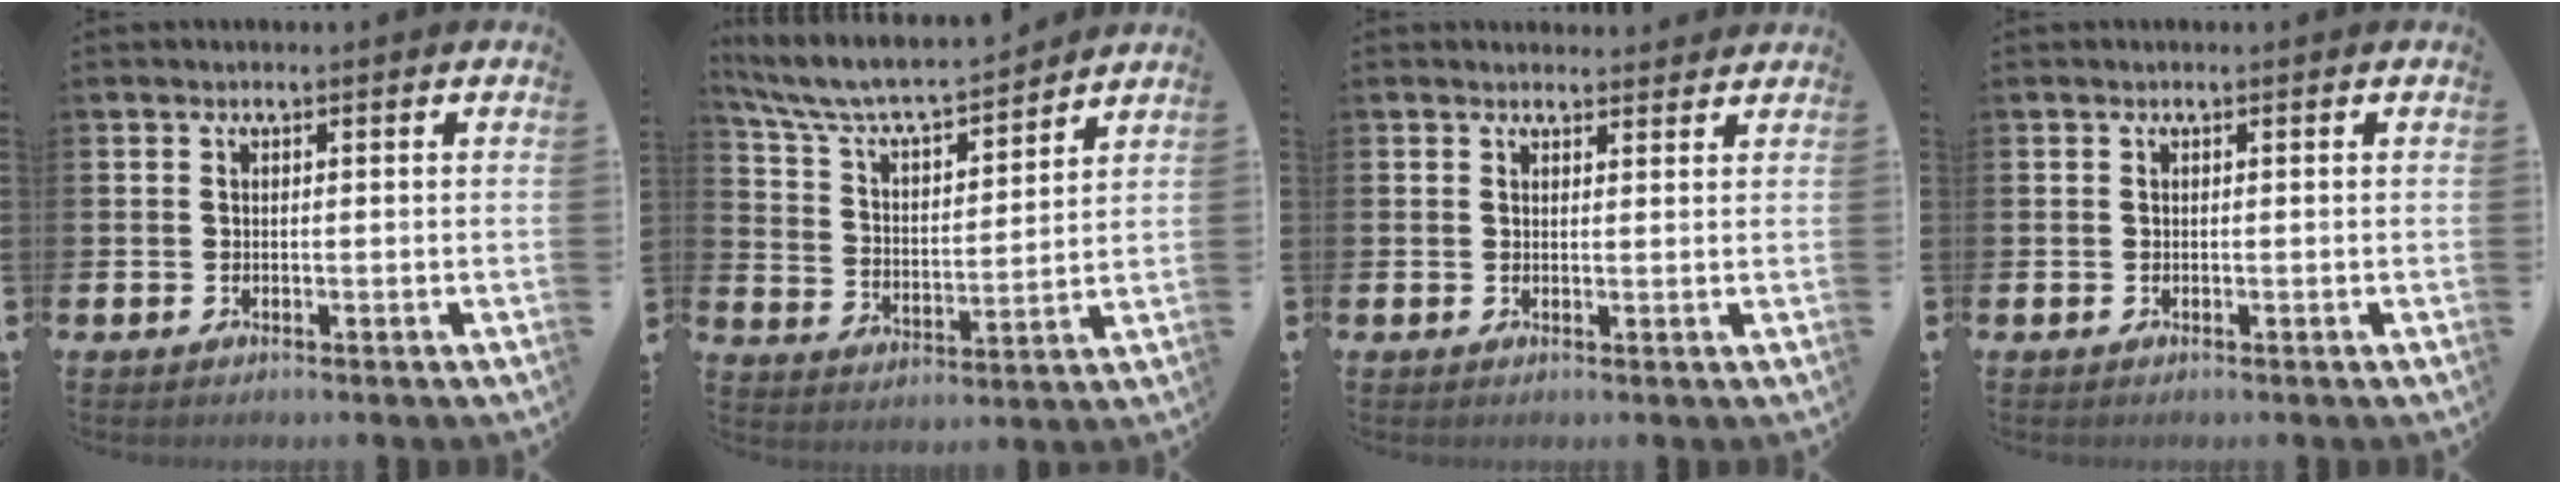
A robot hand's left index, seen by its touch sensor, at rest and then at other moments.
{"total": 7.8, "force": [7.2, 1.3, 2.5], "torque": [-0.087, -0.054, 0.124]}
{"total": 1.9, "force": [1.8, 0.5, -0.1], "torque": [0.008, -0.007, 0.031]}
{"total": 0.0}